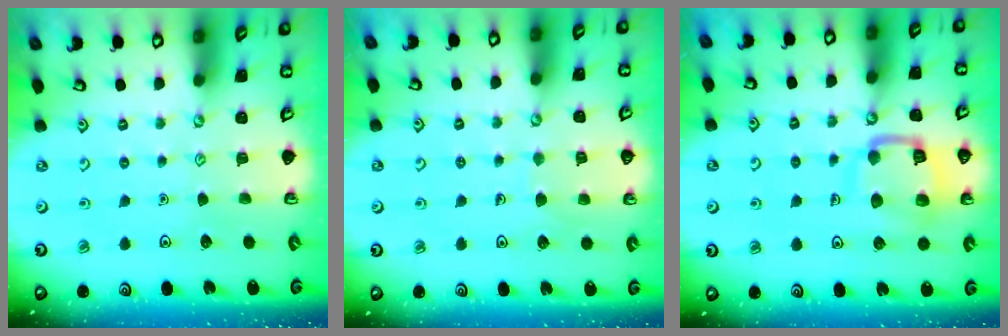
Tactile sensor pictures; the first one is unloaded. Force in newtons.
{"total": 4.3, "press": 4.3, "slide": 0.3}
{"total": 13.2, "press": 13.2, "slide": 1.4}